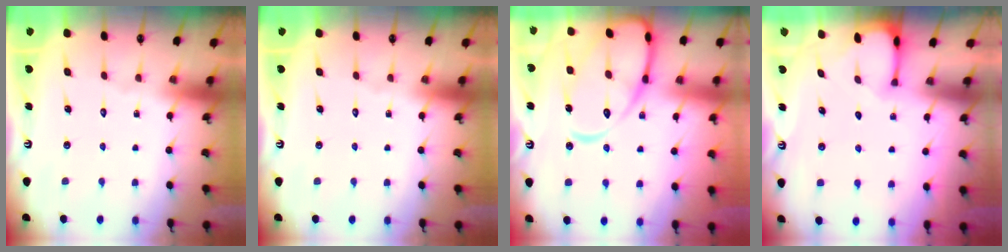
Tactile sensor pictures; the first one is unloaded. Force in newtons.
{"total": 0.0}
{"total": 15.5, "press": 15.5, "slide": 1.2}
{"total": 1.2, "press": 1.2, "slide": 0.3}